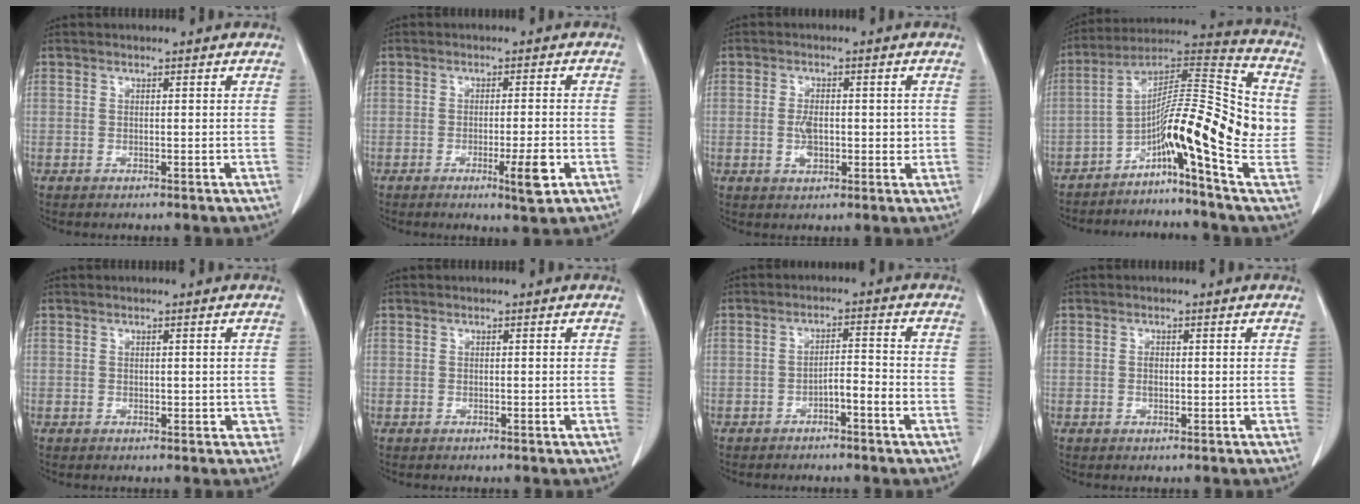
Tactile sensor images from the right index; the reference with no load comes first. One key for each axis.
{"total": 4.8, "fx": -2.0, "fy": 0.3, "fz": 4.3, "tx": -0.062, "ty": -0.006, "tz": -0.028}
{"total": 4.6, "fx": -0.4, "fy": 2.4, "fz": 3.9, "tx": -0.071, "ty": 0.003, "tz": -0.004}
{"total": 15.5, "fx": -3.4, "fy": 1.5, "fz": 15.1, "tx": -0.240, "ty": 0.037, "tz": -0.067}
{"total": 1.2, "fx": 0.0, "fy": 0.9, "fz": 0.8, "tx": -0.001, "ty": 0.004, "tz": 0.002}
{"total": 0.0}
{"total": 3.2, "fx": -1.8, "fy": 0.4, "fz": 2.7, "tx": -0.040, "ty": 0.012, "tz": -0.029}
{"total": 0.9, "fx": -0.1, "fy": 0.5, "fz": 0.8, "tx": -0.016, "ty": 0.001, "tz": -0.001}